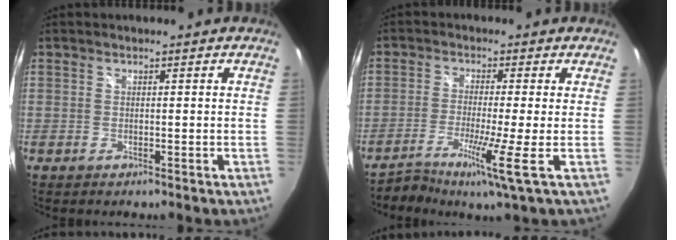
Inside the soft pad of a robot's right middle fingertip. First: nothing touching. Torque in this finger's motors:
{"motor_torque": [0.33, -0.32, 0.13, 0.07]}